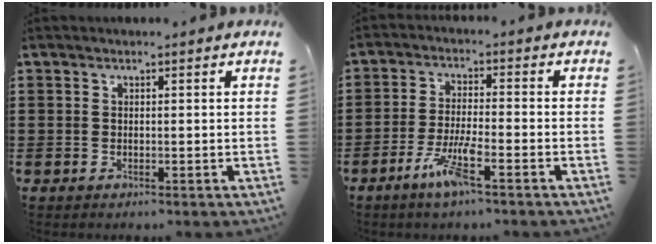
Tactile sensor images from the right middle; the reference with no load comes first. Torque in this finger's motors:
{"motor_torque": [1.49, -0.65, 0.55, 0.11]}